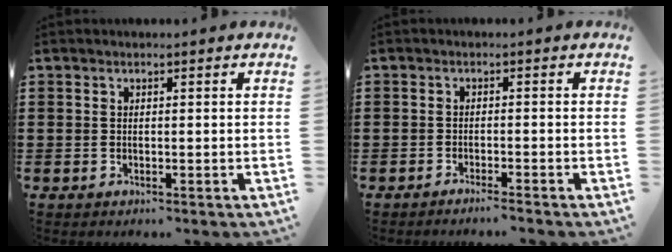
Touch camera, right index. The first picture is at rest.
{"total": 1.6, "force": [-1.5, -0.3, 0.4], "torque": [-0.007, 0.000, -0.029]}